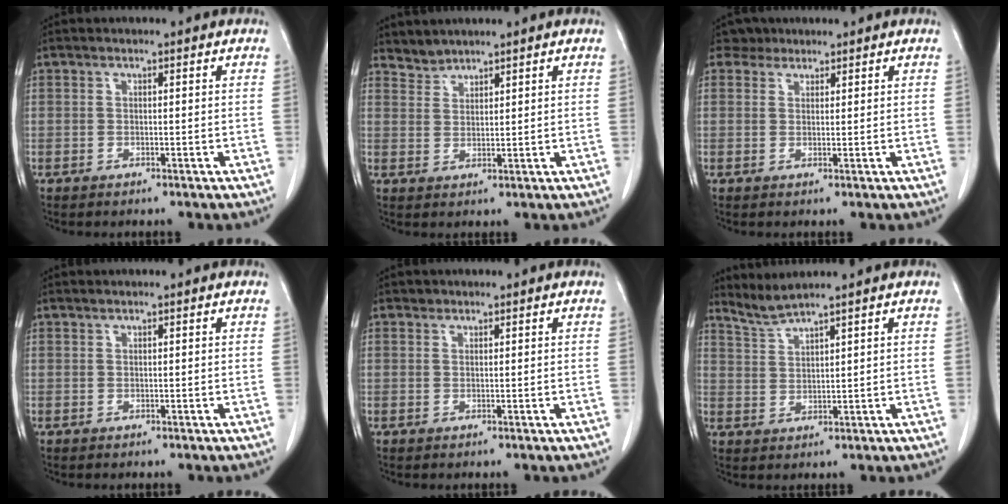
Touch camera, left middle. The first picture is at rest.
{"total": 2.3, "force": [2.2, 0.3, -0.5], "torque": [0.010, 0.004, 0.047]}
{"total": 2.3, "force": [1.9, 1.3, -0.2], "torque": [0.004, 0.006, 0.030]}
{"total": 0.0}
{"total": 0.6, "force": [0.5, 0.3, 0.0], "torque": [0.000, -0.002, 0.008]}
{"total": 3.2, "force": [2.9, -1.3, 0.3], "torque": [-0.014, -0.007, 0.070]}